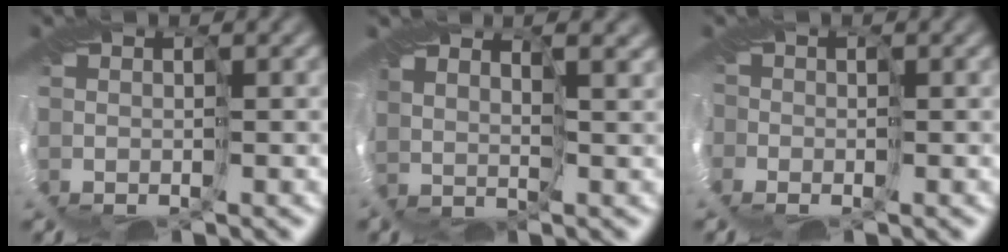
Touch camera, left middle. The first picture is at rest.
{"total": 3.0, "force": [2.9, 0.6, 0.4], "torque": [-0.012, 0.005, 0.058]}
{"total": 2.3, "force": [-1.5, 1.8, 0.0], "torque": [-0.007, -0.009, -0.016]}